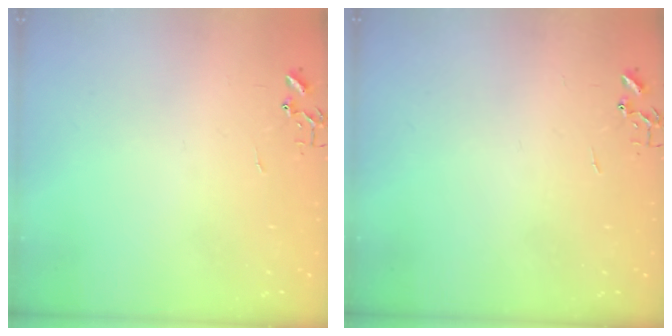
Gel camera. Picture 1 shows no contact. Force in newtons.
{"total": 0.0}